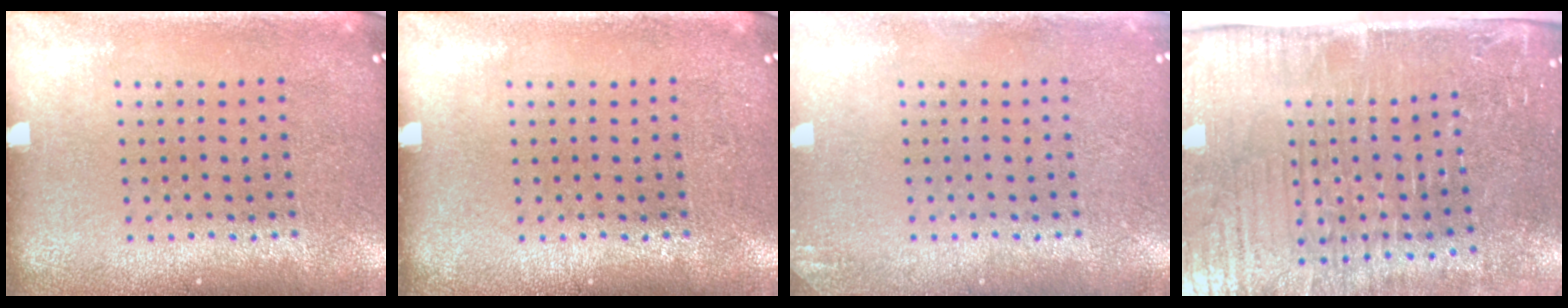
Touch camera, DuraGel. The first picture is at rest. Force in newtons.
{"total": 0.0}
{"total": 1.0, "press": 1.0, "slide": 0.1}
{"total": 5.2, "press": 4.5, "slide": 2.6}